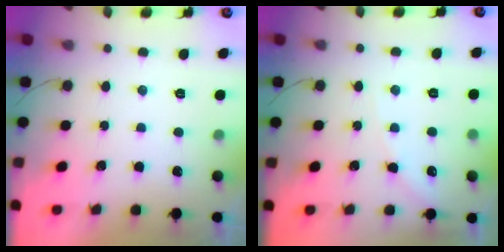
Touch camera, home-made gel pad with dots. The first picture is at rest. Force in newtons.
{"total": 5.3, "press": 5.3, "slide": 0.7}